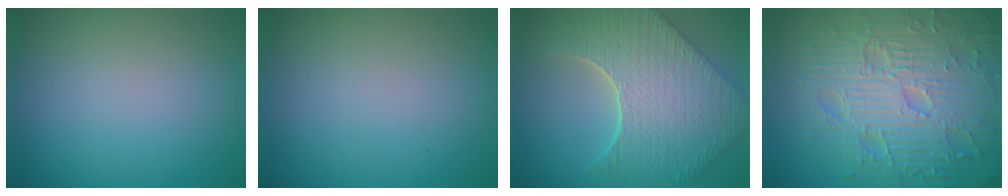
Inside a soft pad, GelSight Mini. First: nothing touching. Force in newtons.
{"total": 0.0}
{"total": 9.8, "press": 7.2, "slide": 6.6}
{"total": 11.0, "press": 7.2, "slide": 8.3}